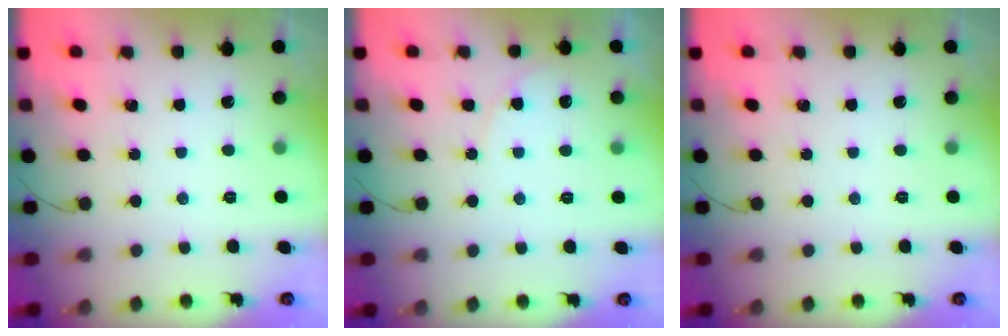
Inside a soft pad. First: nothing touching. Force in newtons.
{"total": 4.5, "press": 4.5, "slide": 0.7}
{"total": 0.0}